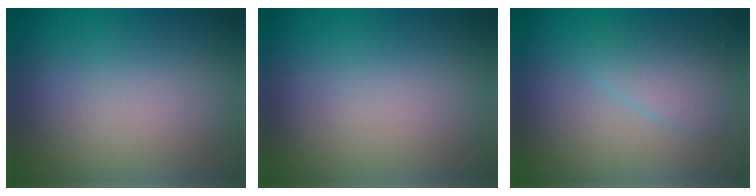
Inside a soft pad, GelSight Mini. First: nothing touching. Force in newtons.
{"total": 0.0}
{"total": 2.5, "press": 2.5, "slide": 0.1}